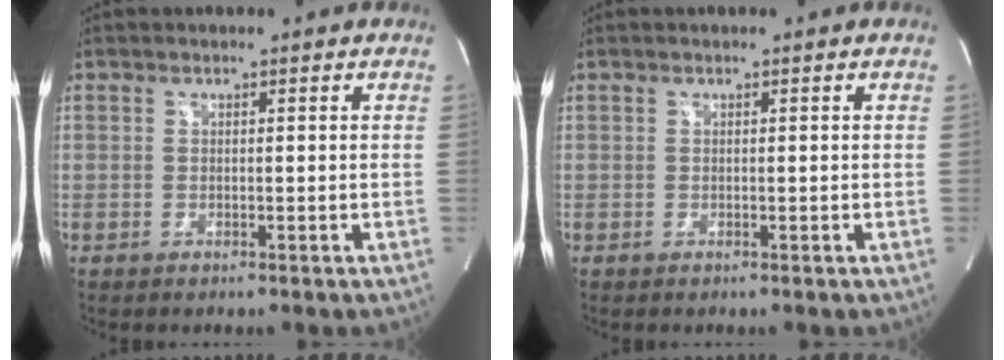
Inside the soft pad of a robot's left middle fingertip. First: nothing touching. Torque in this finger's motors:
{"motor_torque": [-0.01, 0.01, 0.07, 0.01]}